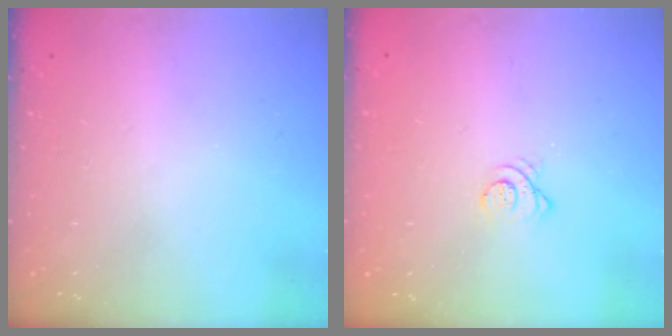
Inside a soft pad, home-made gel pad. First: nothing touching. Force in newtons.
{"total": 3.2, "press": 3.2, "slide": 0.5}